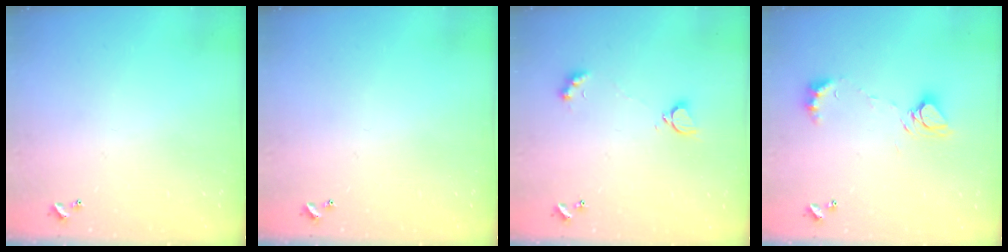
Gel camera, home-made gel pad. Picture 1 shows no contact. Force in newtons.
{"total": 0.0}
{"total": 2.5, "press": 2.4, "slide": 0.5}
{"total": 8.4, "press": 8.4, "slide": 1.0}